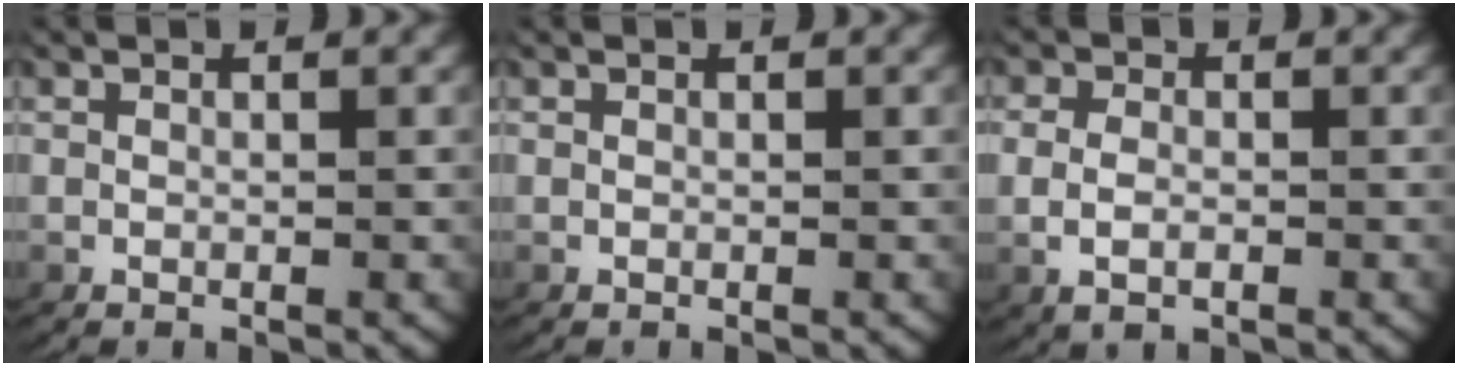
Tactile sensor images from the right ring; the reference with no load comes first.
{"total": 0.0}
{"total": 2.3, "force": [-0.3, 1.5, 1.8], "torque": [-0.046, -0.008, 0.003]}